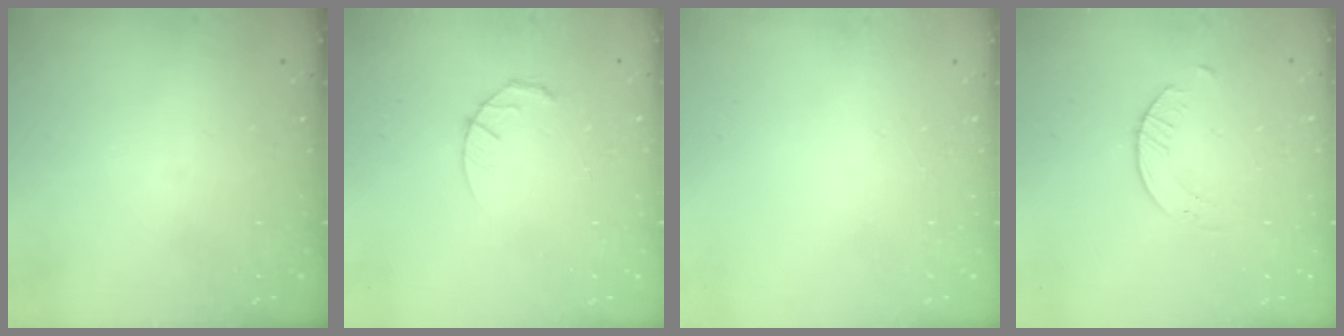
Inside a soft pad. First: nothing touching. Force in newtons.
{"total": 4.3, "press": 4.3, "slide": 0.7}
{"total": 0.0}
{"total": 1.6, "press": 1.6, "slide": 0.3}